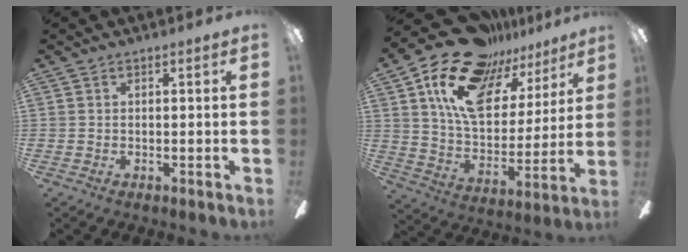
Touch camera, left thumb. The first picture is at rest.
{"total": 21.1, "force": [12.8, 11.5, 12.1], "torque": [-0.222, -0.067, 0.228]}